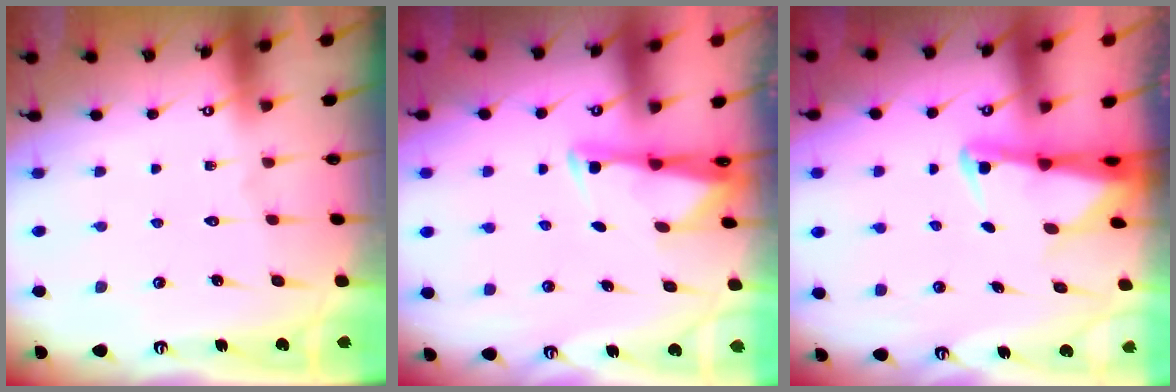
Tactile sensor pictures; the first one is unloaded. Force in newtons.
{"total": 2.6, "press": 2.5, "slide": 0.4}
{"total": 2.8, "press": 2.8, "slide": 0.4}